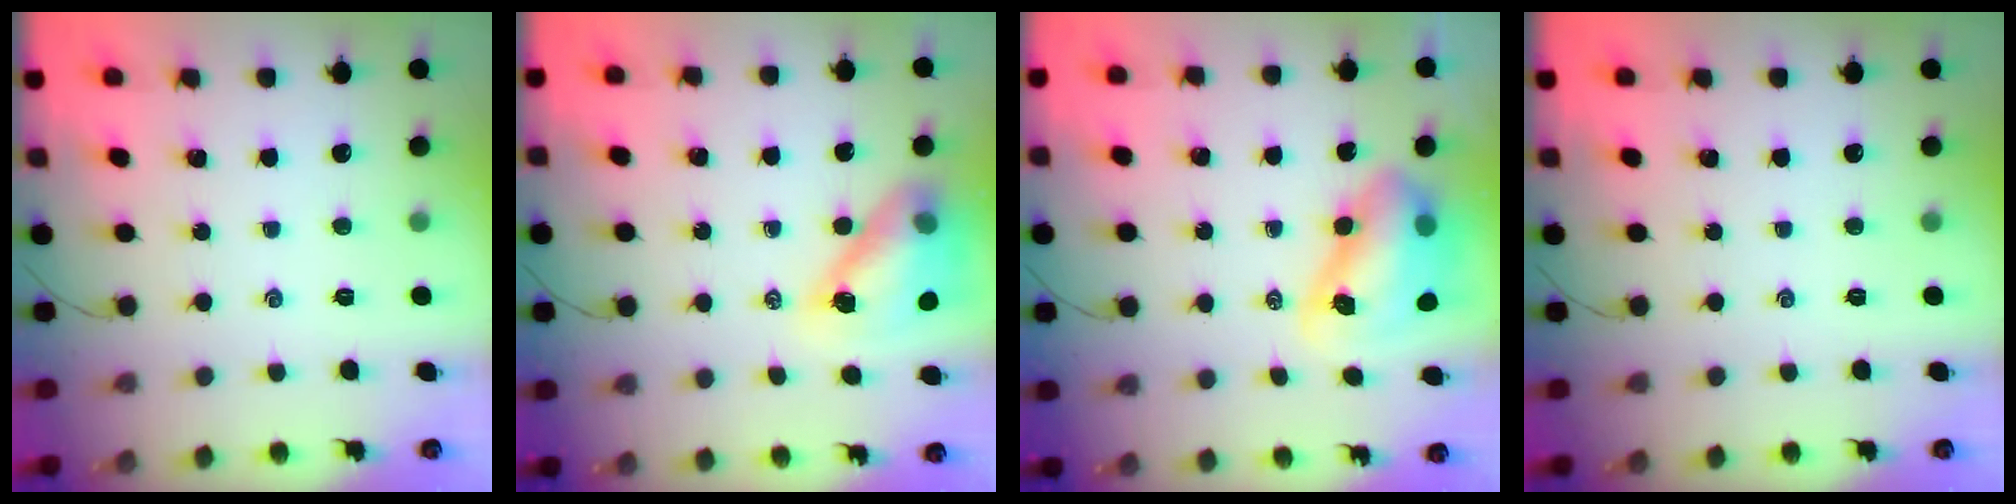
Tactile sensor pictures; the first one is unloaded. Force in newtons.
{"total": 13.2, "press": 12.7, "slide": 3.7}
{"total": 9.3, "press": 9.0, "slide": 2.4}
{"total": 0.0}